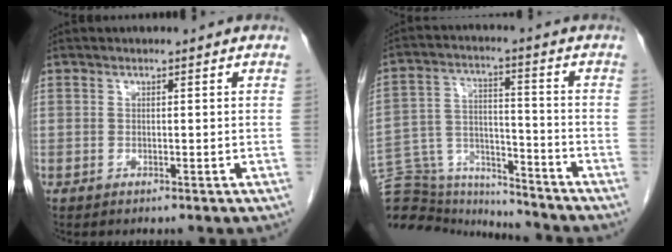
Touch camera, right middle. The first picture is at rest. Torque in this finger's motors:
{"motor_torque": [-0.10, -1.65, 0.19, 0.11]}